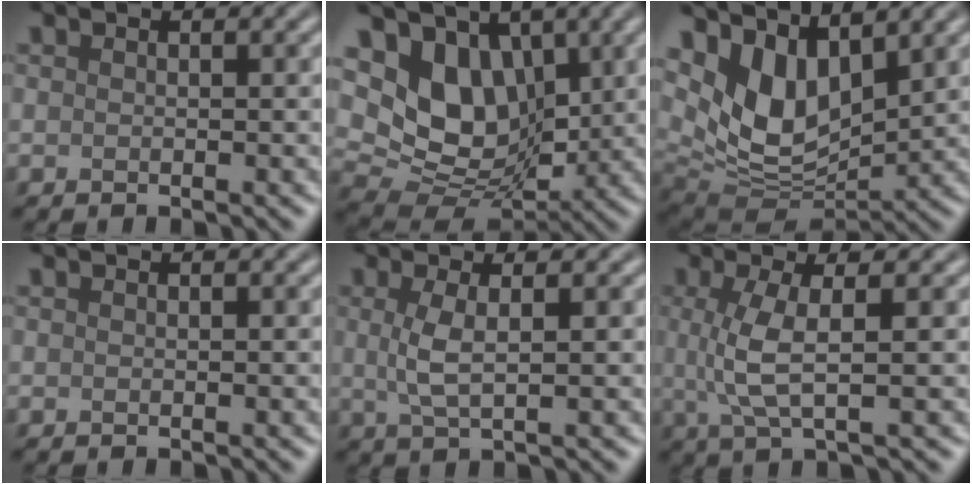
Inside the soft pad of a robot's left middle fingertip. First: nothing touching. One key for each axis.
{"total": 9.9, "fx": 2.9, "fy": 7.3, "fz": 6.1, "tx": -0.122, "ty": -0.009, "tz": 0.045}
{"total": 7.6, "fx": 3.9, "fy": 4.0, "fz": 5.2, "tx": -0.113, "ty": -0.012, "tz": 0.070}
{"total": 0.0}
{"total": 2.8, "fx": 0.5, "fy": 0.8, "fz": 2.7, "tx": -0.057, "ty": 0.000, "tz": 0.009}
{"total": 4.0, "fx": 0.4, "fy": 1.0, "fz": 3.9, "tx": -0.080, "ty": 0.001, "tz": 0.009}